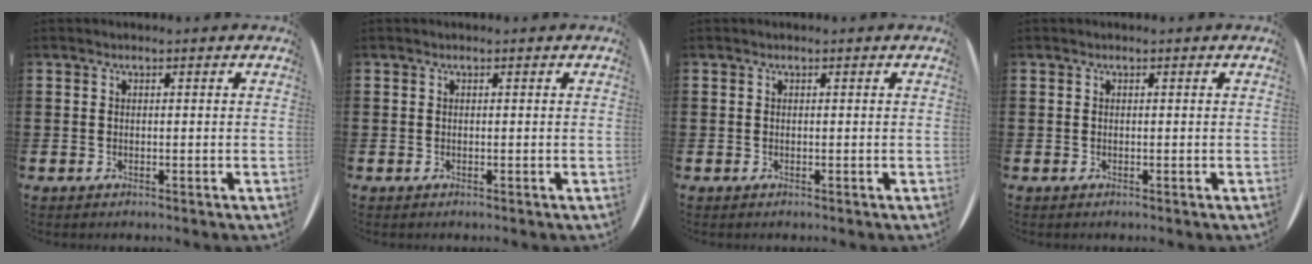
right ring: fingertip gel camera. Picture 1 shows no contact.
{"total": 0.0}
{"total": 0.0}
{"total": 0.0}